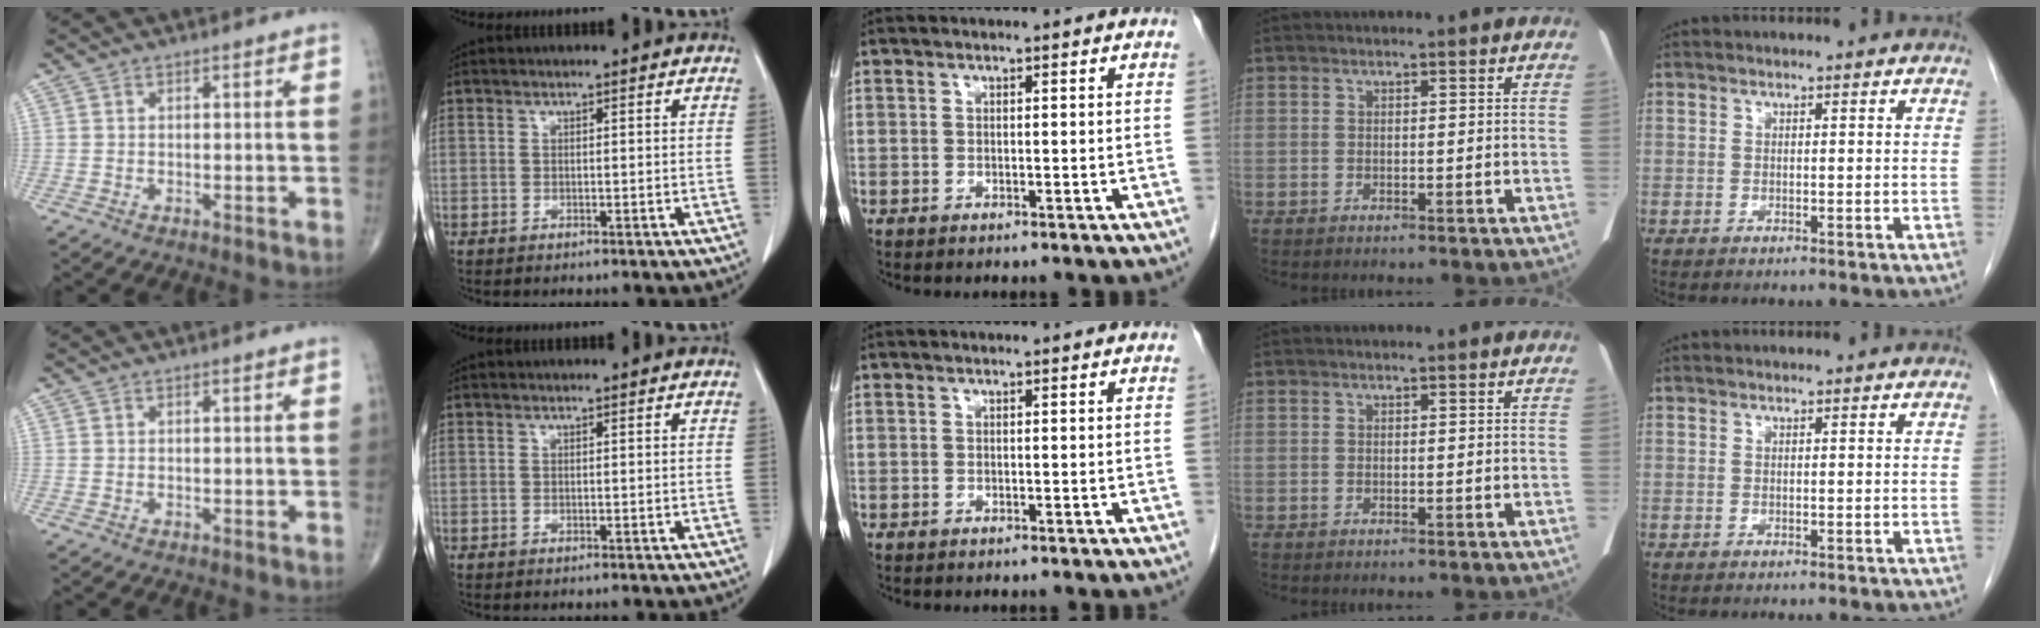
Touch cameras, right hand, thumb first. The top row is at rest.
{}